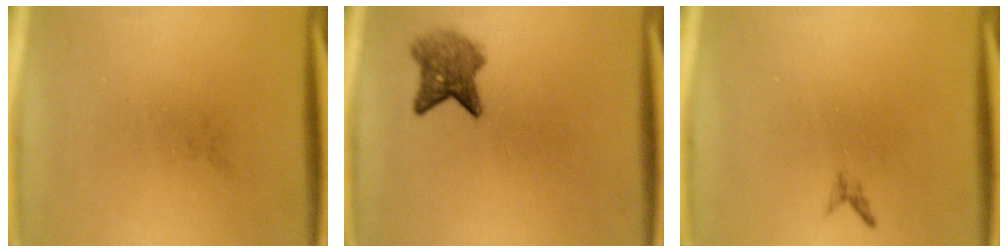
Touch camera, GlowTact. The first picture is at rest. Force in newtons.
{"total": 4.5}
{"total": 0.7}